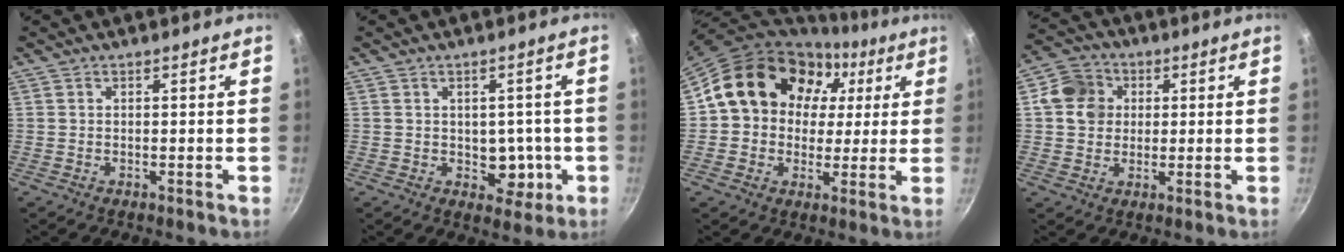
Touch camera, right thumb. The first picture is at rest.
{"total": 6.0, "force": [-1.0, 4.7, 3.7], "torque": [-0.003, 0.007, -0.005]}
{"total": 19.2, "force": [4.6, 16.0, 9.6], "torque": [-0.142, 0.040, 0.071]}
{"total": 8.2, "force": [1.5, 7.3, 3.5], "torque": [-0.034, 0.010, 0.012]}